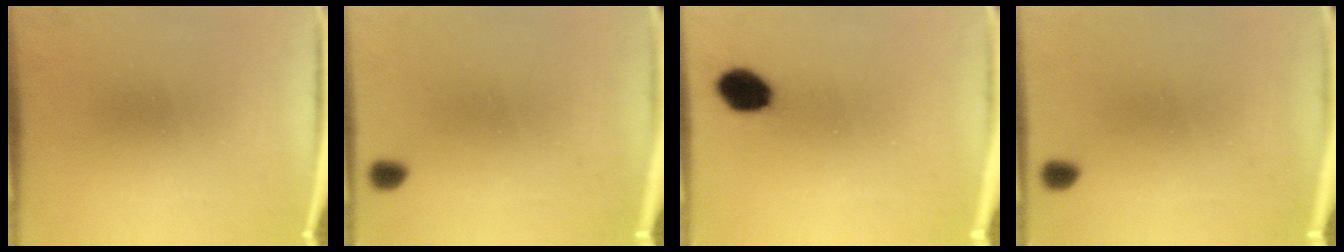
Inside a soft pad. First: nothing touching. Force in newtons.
{"total": 1.3}
{"total": 6.8}
{"total": 1.3}